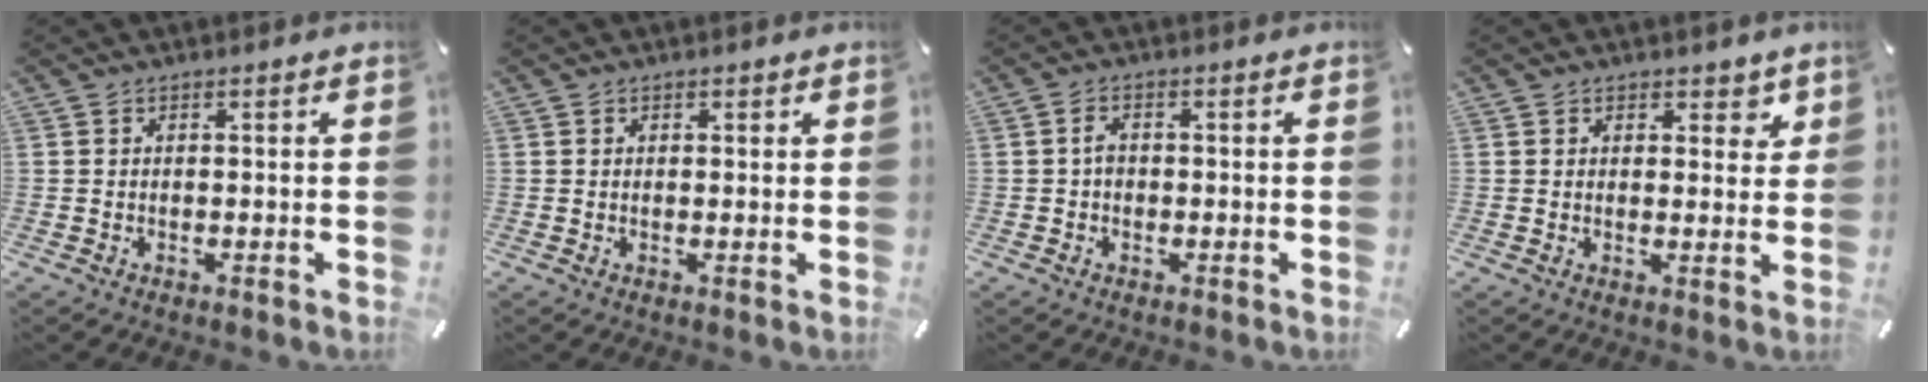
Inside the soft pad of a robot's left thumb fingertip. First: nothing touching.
{"total": 0.8, "force": [0.4, 0.7, 0.1], "torque": [0.006, -0.001, 0.006]}
{"total": 2.1, "force": [-0.1, 1.5, 1.4], "torque": [-0.027, 0.005, -0.004]}
{"total": 3.8, "force": [2.3, 2.8, 1.3], "torque": [0.008, -0.010, 0.033]}